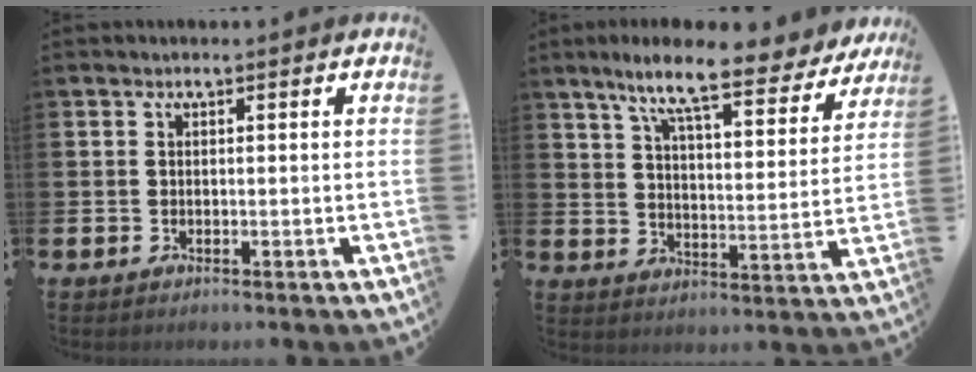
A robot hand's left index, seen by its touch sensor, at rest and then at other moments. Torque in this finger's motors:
{"motor_torque": [1.21, -0.93, 1.05, 0.21]}